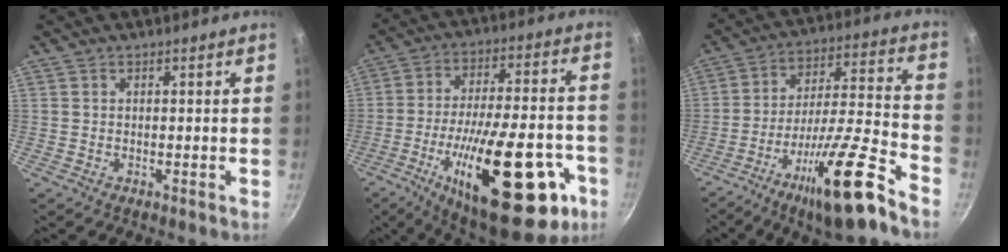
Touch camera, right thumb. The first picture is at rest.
{"total": 31.1, "force": [-11.9, 12.5, 25.9], "torque": [-0.351, 0.034, -0.170]}
{"total": 19.3, "force": [-12.0, 3.0, 14.9], "torque": [-0.229, 0.074, -0.204]}